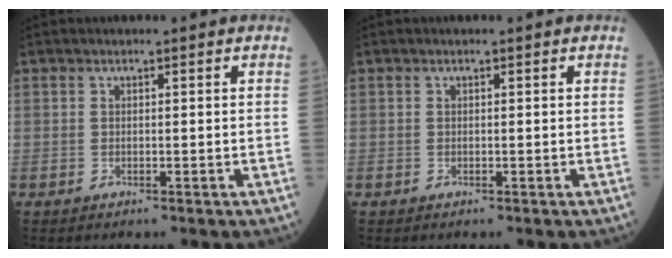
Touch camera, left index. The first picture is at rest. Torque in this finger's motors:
{"motor_torque": [-0.01, 0.01, 0.00, 0.00]}